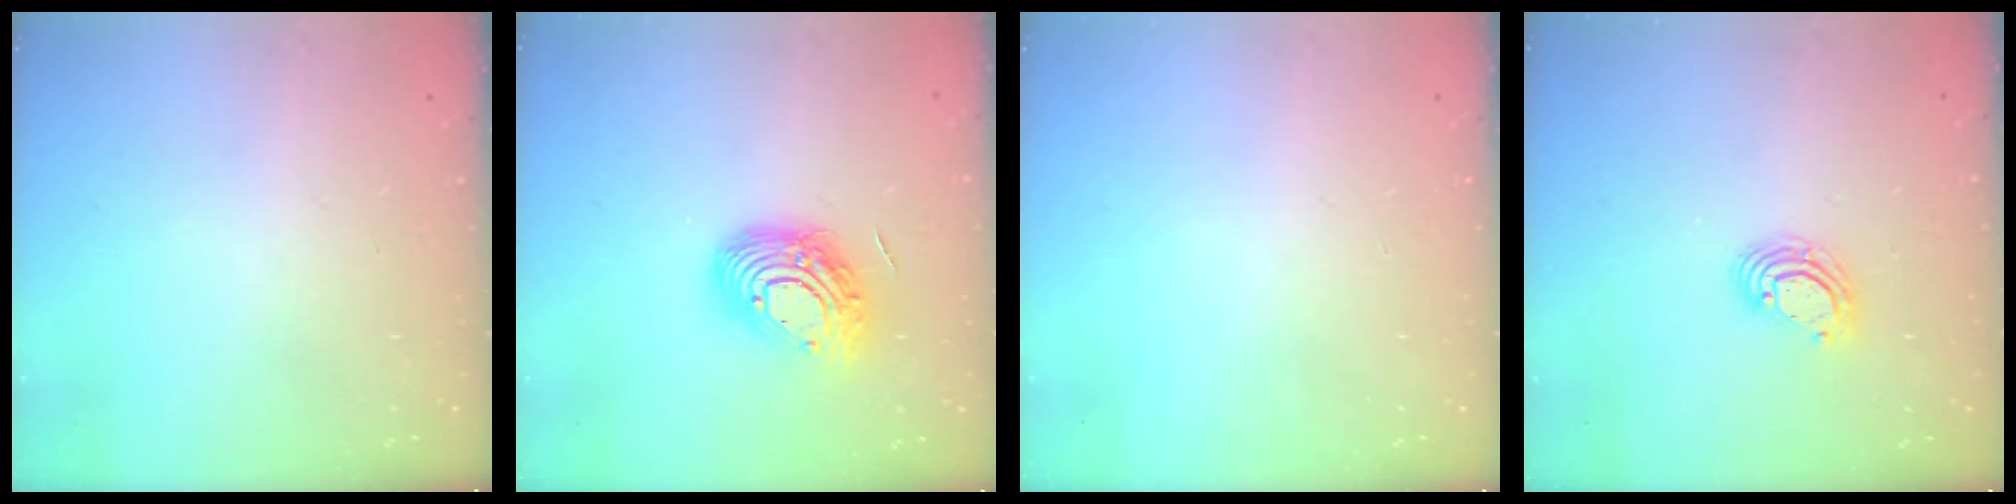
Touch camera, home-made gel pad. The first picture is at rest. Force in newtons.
{"total": 14.8, "press": 14.7, "slide": 1.0}
{"total": 0.0}
{"total": 6.8, "press": 6.7, "slide": 0.8}